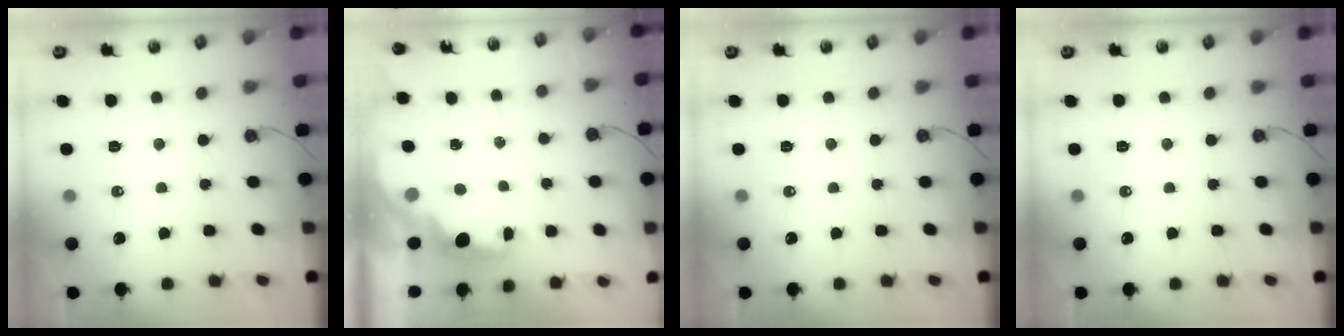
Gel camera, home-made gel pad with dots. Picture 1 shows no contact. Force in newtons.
{"total": 2.5, "press": 2.3, "slide": 0.8}
{"total": 0.0}
{"total": 0.0}